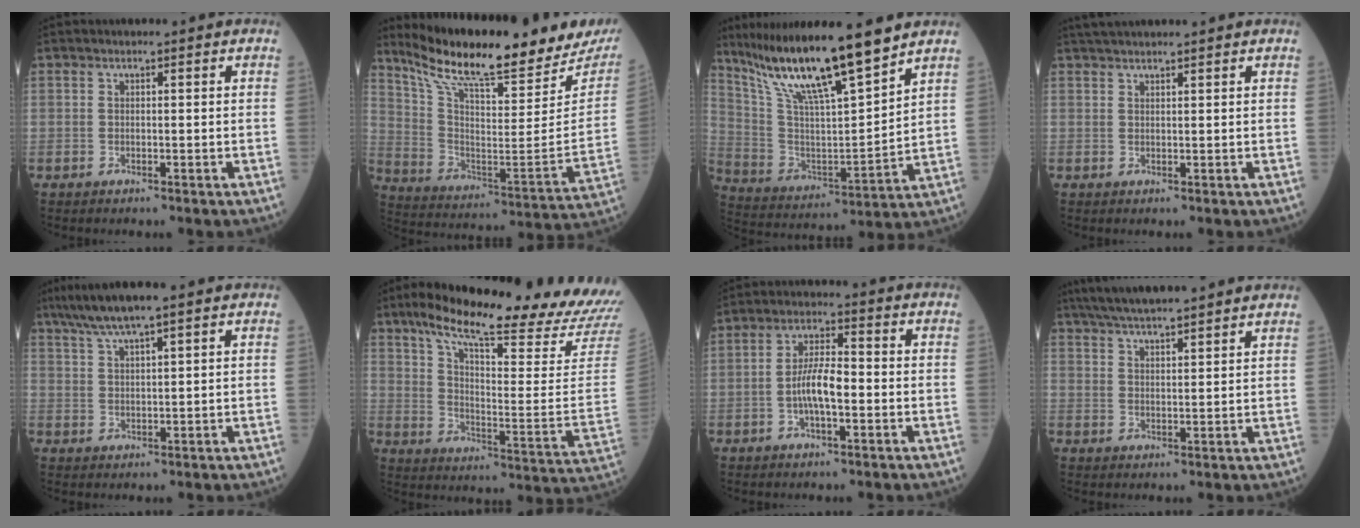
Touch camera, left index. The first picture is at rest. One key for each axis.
{"total": 26.0, "fx": 22.4, "fy": 4.0, "fz": 12.6, "tx": -0.220, "ty": -0.053, "tz": 0.328}
{"total": 17.8, "fx": 14.0, "fy": 0.7, "fz": 10.9, "tx": -0.200, "ty": -0.001, "tz": 0.260}
{"total": 5.5, "fx": 4.9, "fy": -0.1, "fz": 2.5, "tx": -0.037, "ty": 0.037, "tz": 0.080}
{"total": 6.9, "fx": 5.2, "fy": 0.2, "fz": 4.5, "tx": -0.087, "ty": 0.028, "tz": 0.093}
{"total": 26.6, "fx": 22.7, "fy": 1.2, "fz": 13.8, "tx": -0.217, "ty": -0.067, "tz": 0.299}
{"total": 6.5, "fx": -1.4, "fy": 1.8, "fz": 6.0, "tx": -0.123, "ty": 0.009, "tz": -0.030}
{"total": 13.0, "fx": 11.5, "fy": 0.6, "fz": 6.1, "tx": -0.107, "ty": 0.031, "tz": 0.170}